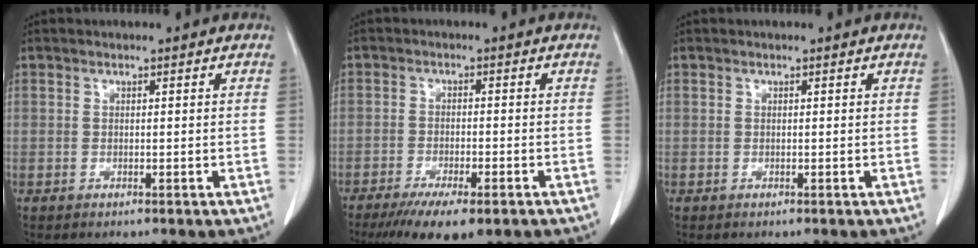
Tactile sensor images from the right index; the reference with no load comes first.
{"total": 9.5, "force": [-6.6, 2.4, 6.4], "torque": [-0.095, -0.016, -0.100]}
{"total": 0.0}